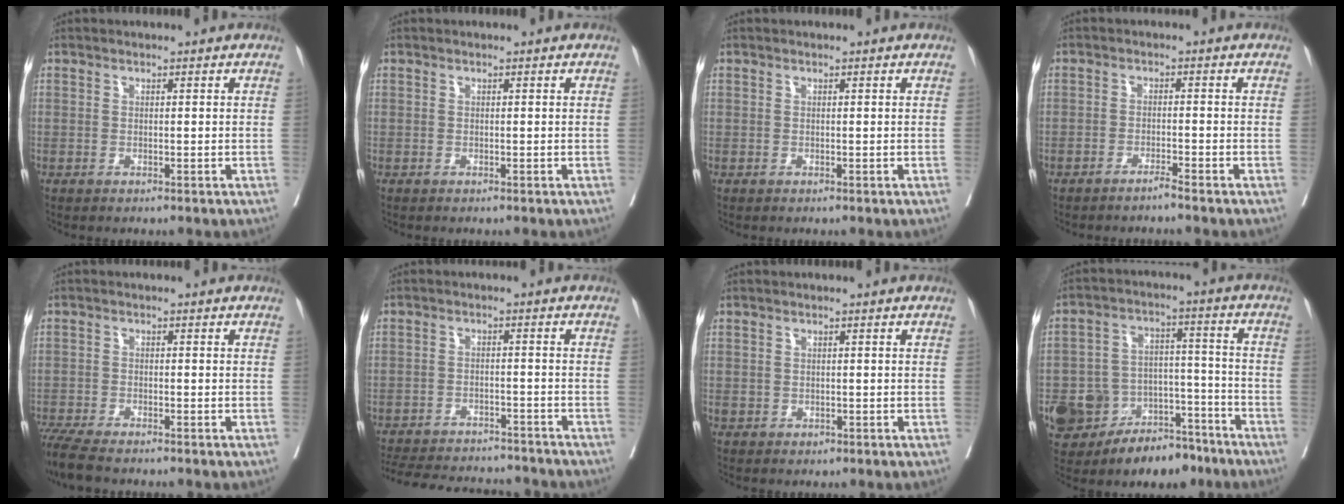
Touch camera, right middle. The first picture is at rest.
{"total": 0.0}
{"total": 0.0}
{"total": 1.8, "force": [-1.6, -0.2, 0.8], "torque": [-0.013, 0.001, -0.031]}
{"total": 6.7, "force": [-5.7, 1.0, 3.4], "torque": [-0.066, -0.020, -0.101]}
{"total": 17.9, "force": [-16.4, 4.2, 5.8], "torque": [-0.144, -0.012, -0.225]}
{"total": 1.1, "force": [-0.2, 1.0, 0.4], "torque": [-0.008, 0.001, 0.002]}
{"total": 15.6, "force": [-10.7, 9.5, 6.2], "torque": [-0.096, 0.047, -0.159]}